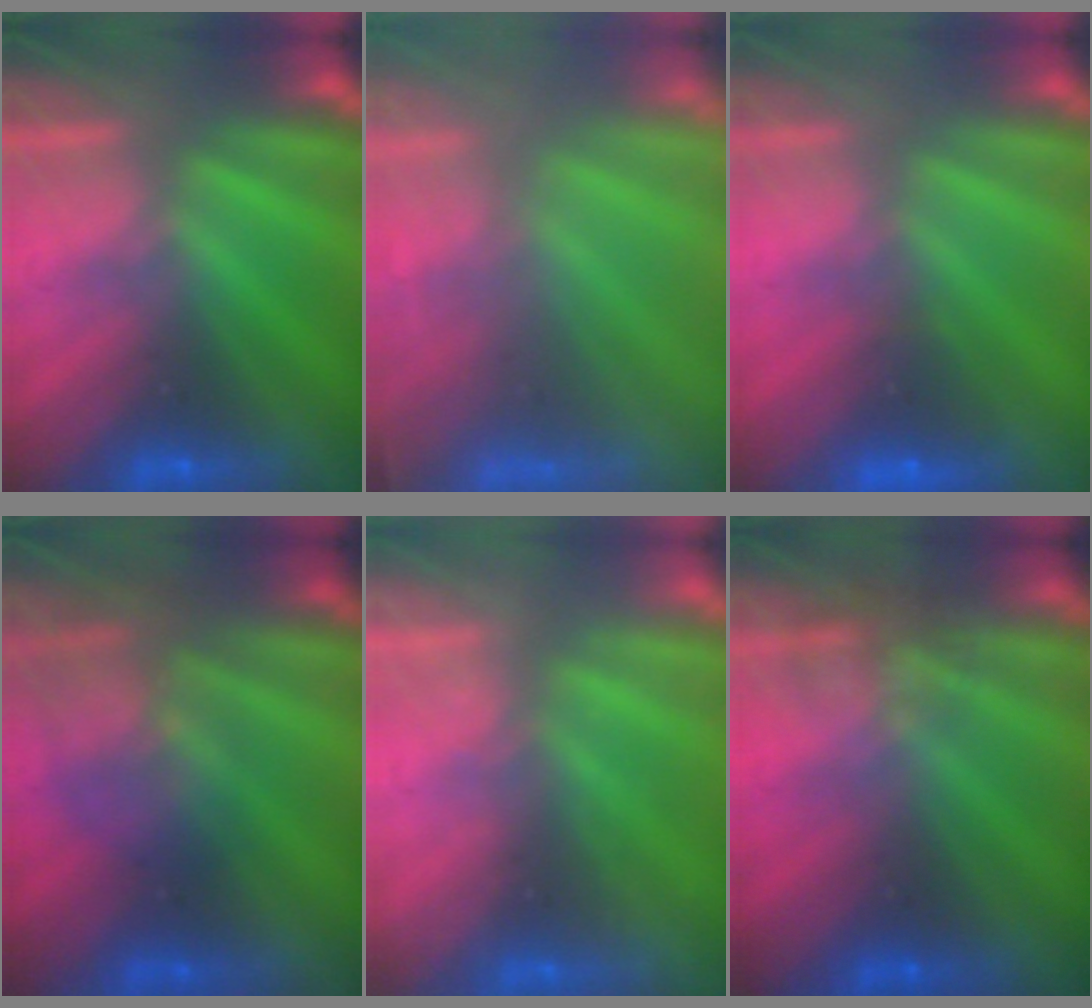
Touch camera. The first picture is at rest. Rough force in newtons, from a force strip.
{"total": 7.2}
{"total": 2.0}
{"total": 2.3}
{"total": 2.0}
{"total": 1.8}